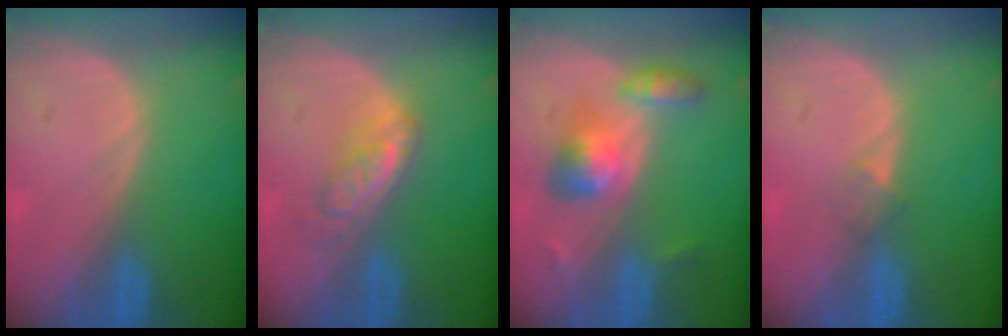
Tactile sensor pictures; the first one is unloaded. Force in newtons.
{"total": 5.0, "press": 4.6, "slide": 1.9}
{"total": 5.7, "press": 5.7, "slide": 0.6}
{"total": 1.5, "press": 1.2, "slide": 1.0}